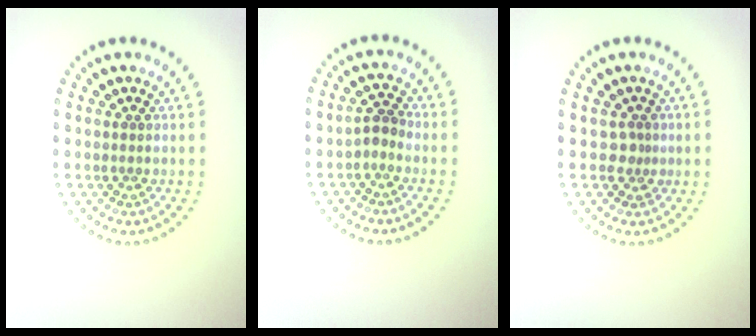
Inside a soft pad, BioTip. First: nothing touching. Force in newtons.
{"total": 1.3, "press": 1.1, "slide": 0.8}
{"total": 1.1, "press": 0.7, "slide": 0.8}